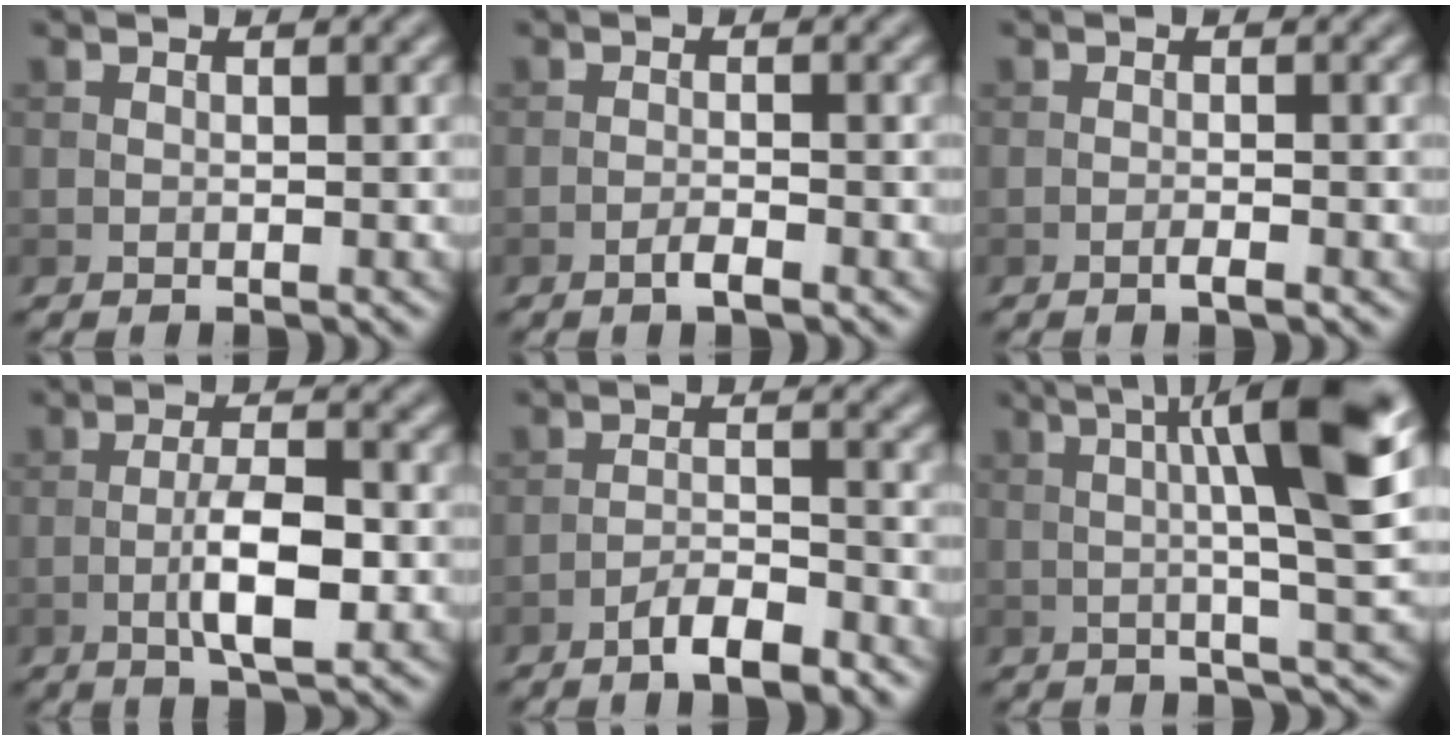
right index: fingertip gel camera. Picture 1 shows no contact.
{"total": 1.5, "force": [-0.9, 0.2, 1.1], "torque": [-0.019, 0.003, -0.019]}
{"total": 1.1, "force": [-0.6, 0.1, 1.0], "torque": [-0.015, 0.001, -0.012]}
{"total": 5.0, "force": [-1.3, 1.4, 4.6], "torque": [-0.086, 0.001, -0.024]}
{"total": 3.5, "force": [-2.5, 0.8, 2.3], "torque": [-0.040, 0.008, -0.049]}
{"total": 10.0, "force": [1.9, 1.6, 9.7], "torque": [-0.127, 0.015, 0.026]}